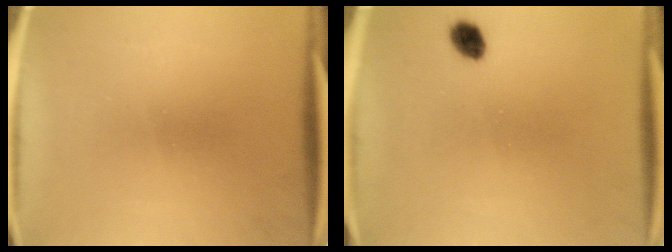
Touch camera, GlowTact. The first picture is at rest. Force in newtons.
{"total": 3.1}